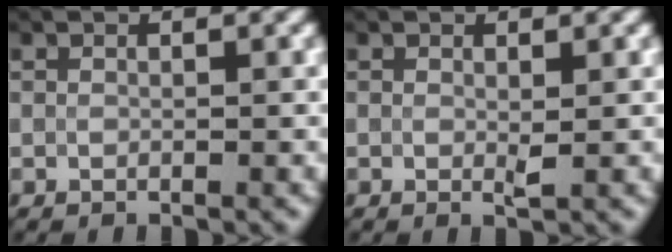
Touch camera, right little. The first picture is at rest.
{"total": 0.6, "force": [0.1, 0.0, 0.6], "torque": [-0.012, -0.003, -0.001]}